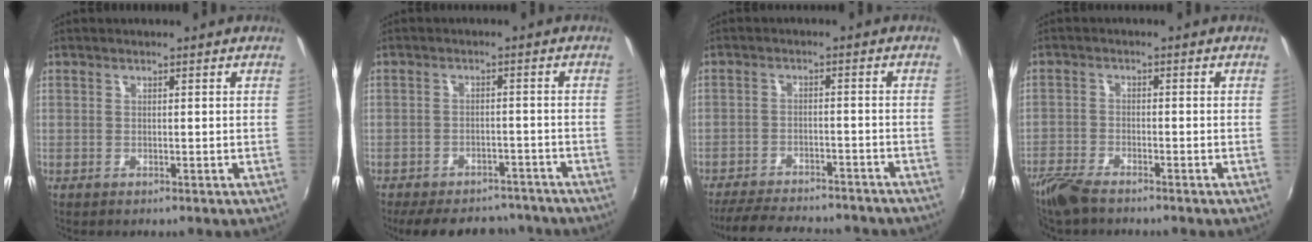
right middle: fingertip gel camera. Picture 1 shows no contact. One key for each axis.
{"total": 14.6, "fx": -12.1, "fy": 6.1, "fz": 5.4, "tx": -0.124, "ty": 0.006, "tz": -0.155}
{"total": 18.0, "fx": -15.5, "fy": 4.8, "fz": 7.8, "tx": -0.156, "ty": -0.021, "tz": -0.210}
{"total": 6.6, "fx": -5.6, "fy": 1.7, "fz": 3.2, "tx": -0.088, "ty": -0.021, "tz": -0.112}